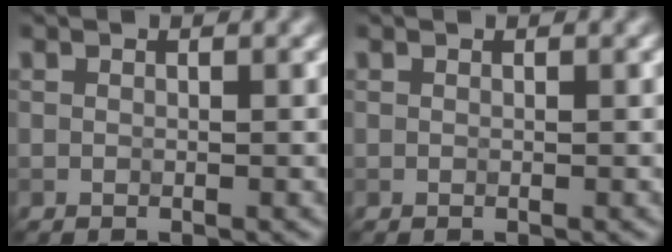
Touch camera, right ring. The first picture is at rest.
{"total": 0.0}